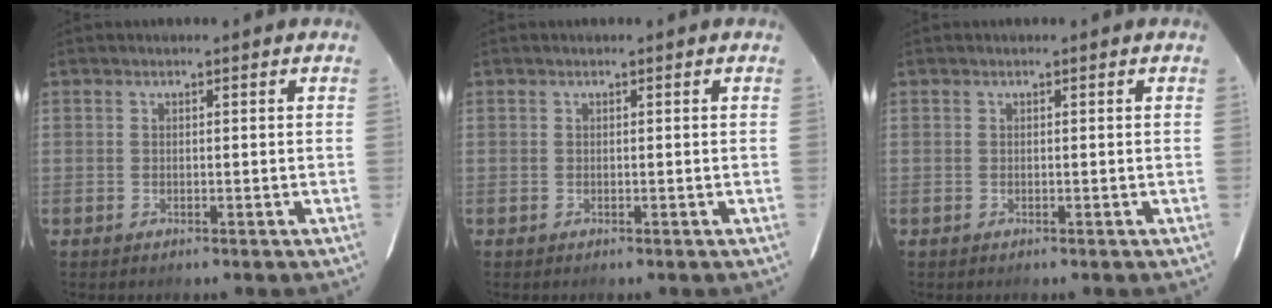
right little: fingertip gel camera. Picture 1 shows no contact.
{"total": 0.0}
{"total": 0.0}